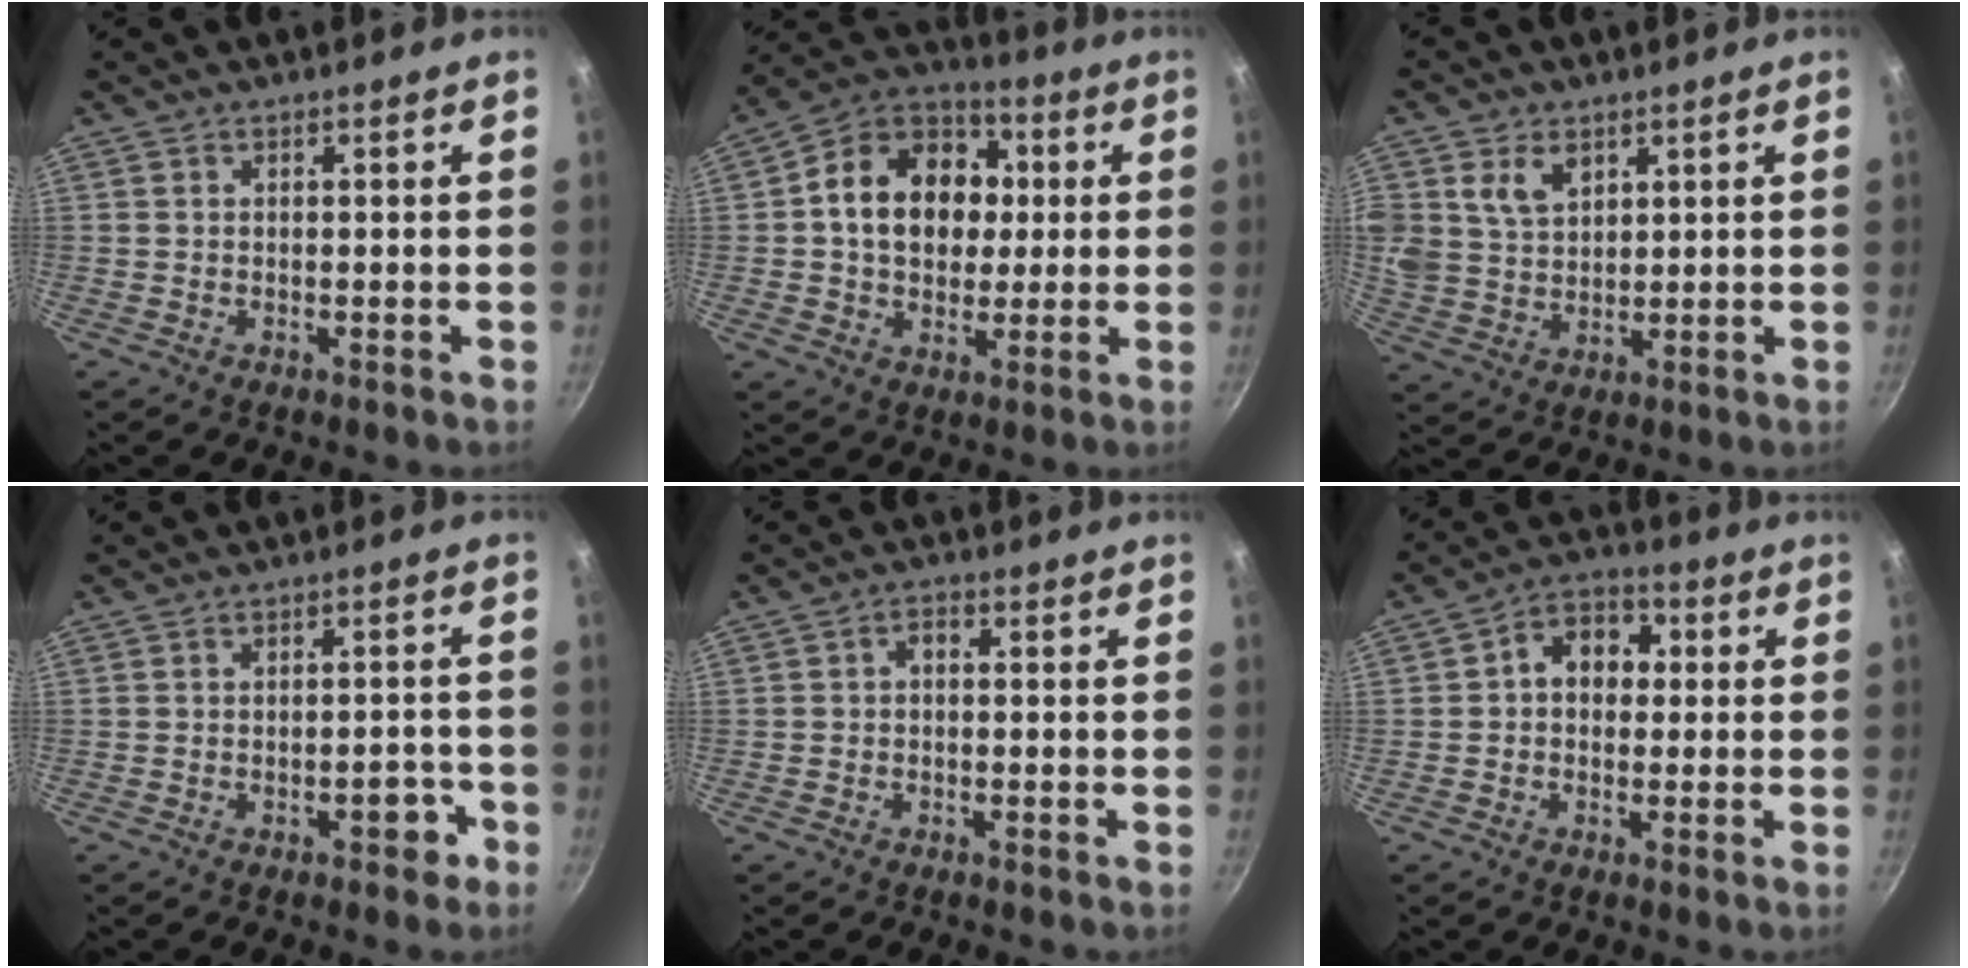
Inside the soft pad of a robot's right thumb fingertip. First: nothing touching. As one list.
[{"total": 17.0, "force": [2.0, 13.1, 10.6], "torque": [-0.144, 0.023, 0.018]}, {"total": 8.5, "force": [3.6, 6.3, 4.5], "torque": [-0.070, -0.015, 0.074]}, {"total": 4.1, "force": [-2.2, 2.1, 2.8], "torque": [-0.012, 0.024, -0.024]}, {"total": 1.9, "force": [-0.4, 1.2, 1.4], "torque": [-0.025, 0.013, -0.008]}, {"total": 8.1, "force": [0.9, 6.2, 5.1], "torque": [-0.038, 0.019, -0.003]}]